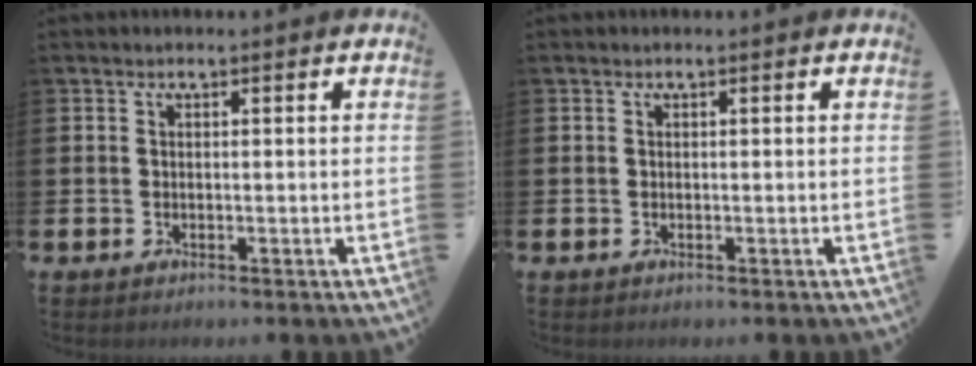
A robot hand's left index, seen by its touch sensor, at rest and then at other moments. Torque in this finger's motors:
{"motor_torque": [0.00, 0.00, -0.04, -0.01]}